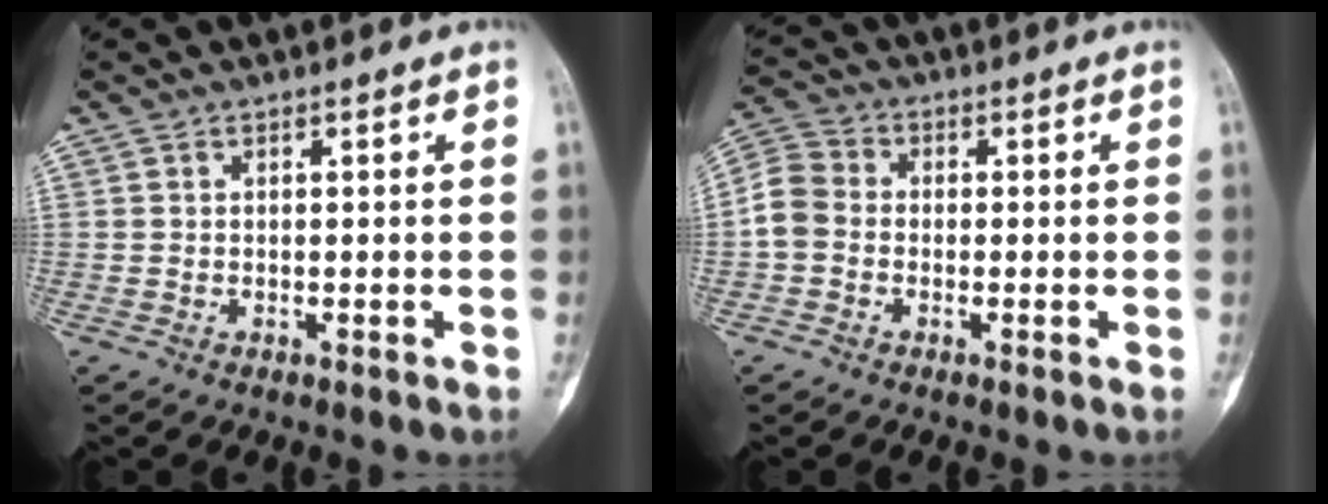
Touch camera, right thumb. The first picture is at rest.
{"total": 5.9, "force": [-1.0, 4.9, 3.0], "torque": [-0.053, 0.017, -0.035]}